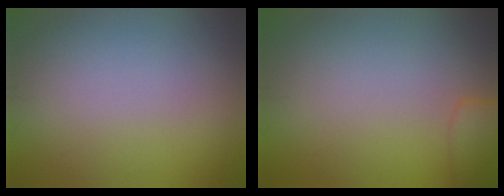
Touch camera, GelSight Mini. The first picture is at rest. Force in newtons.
{"total": 2.2, "press": 2.2, "slide": 0.1}